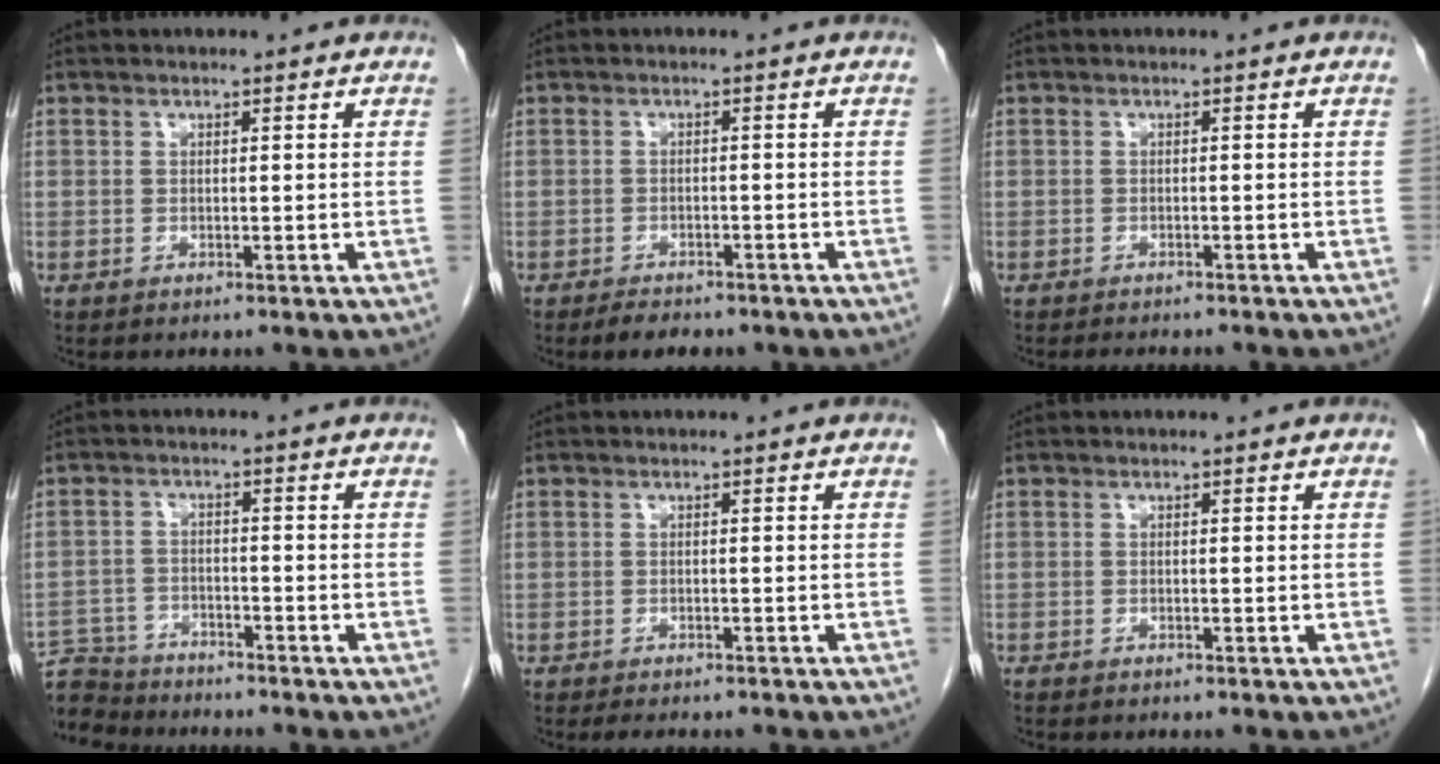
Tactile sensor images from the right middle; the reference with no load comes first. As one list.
[{"total": 4.2, "force": [-3.3, 1.6, 1.9], "torque": [-0.028, -0.004, -0.042]}, {"total": 4.0, "force": [-3.6, 0.8, 1.6], "torque": [-0.020, -0.006, -0.045]}, {"total": 9.0, "force": [-8.6, 2.5, 0.6], "torque": [-0.018, 0.006, -0.153]}, {"total": 4.5, "force": [-3.8, 1.1, 2.0], "torque": [-0.026, -0.008, -0.048]}, {"total": 1.3, "force": [-1.1, 0.2, 0.6], "torque": [-0.011, -0.003, -0.014]}]